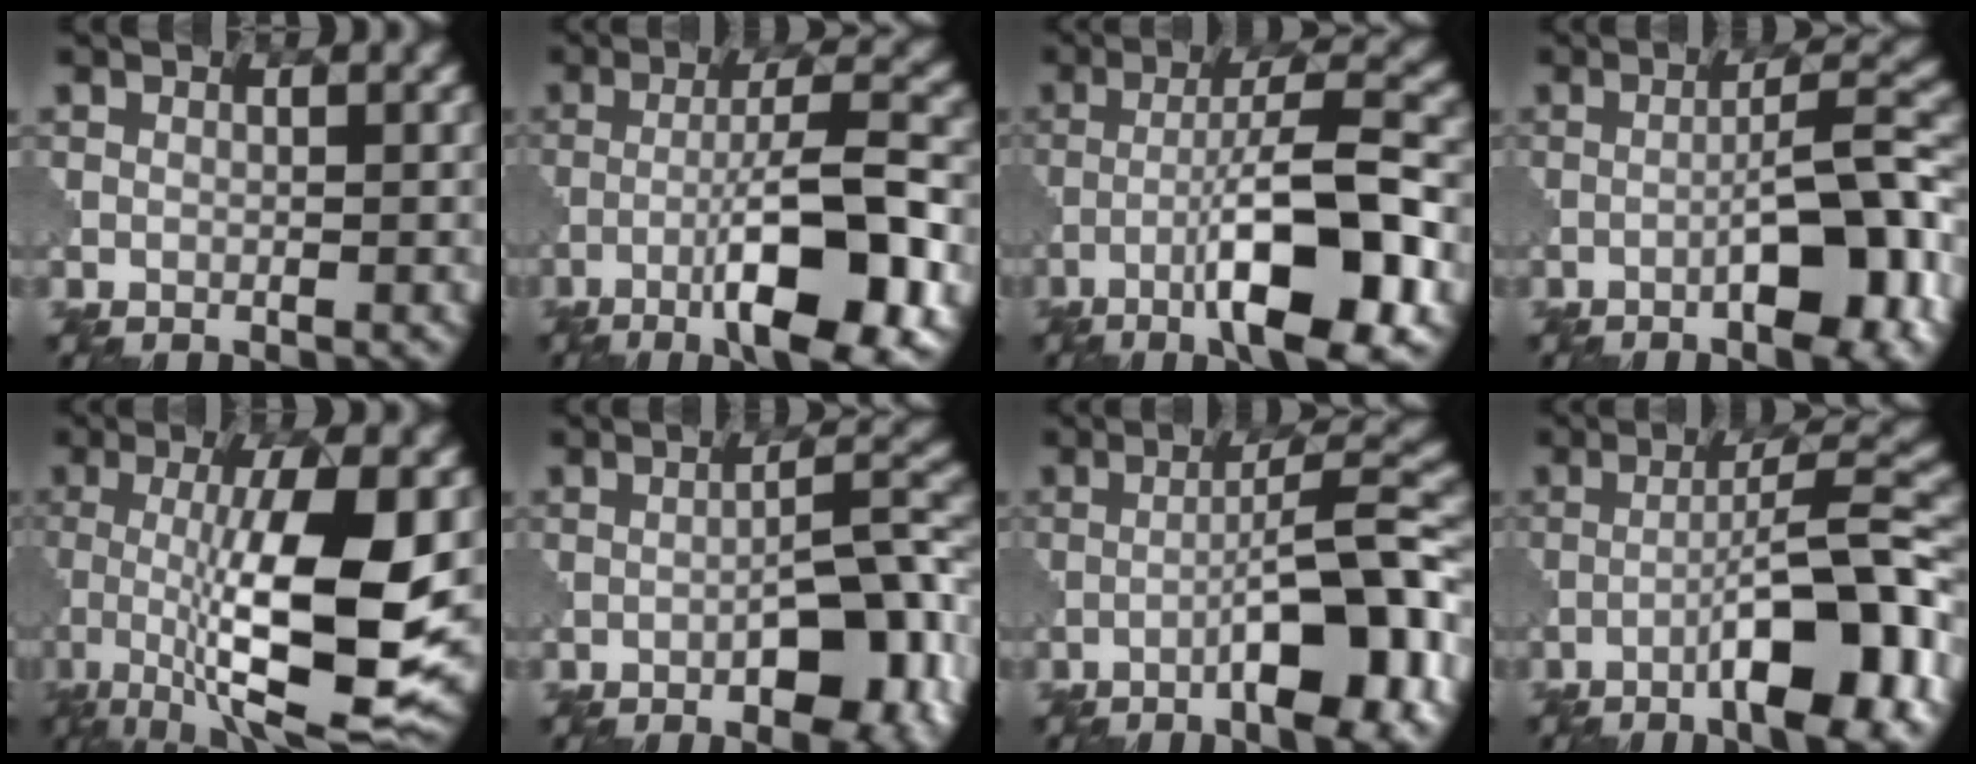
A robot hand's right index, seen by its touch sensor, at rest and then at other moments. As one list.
[{"total": 10.5, "force": [-4.4, 2.1, 9.3], "torque": [-0.144, 0.015, -0.075]}, {"total": 10.3, "force": [-4.0, 1.9, 9.2], "torque": [-0.144, 0.020, -0.073]}, {"total": 7.7, "force": [-3.3, 1.6, 6.8], "torque": [-0.098, 0.019, -0.055]}, {"total": 12.3, "force": [-1.4, 3.3, 11.8], "torque": [-0.189, -0.010, -0.024]}, {"total": 8.2, "force": [-3.6, 2.7, 6.9], "torque": [-0.091, 0.014, -0.052]}, {"total": 8.8, "force": [-3.8, 1.6, 7.8], "torque": [-0.109, 0.021, -0.064]}, {"total": 9.7, "force": [-4.5, 1.6, 8.4], "torque": [-0.119, 0.024, -0.074]}]